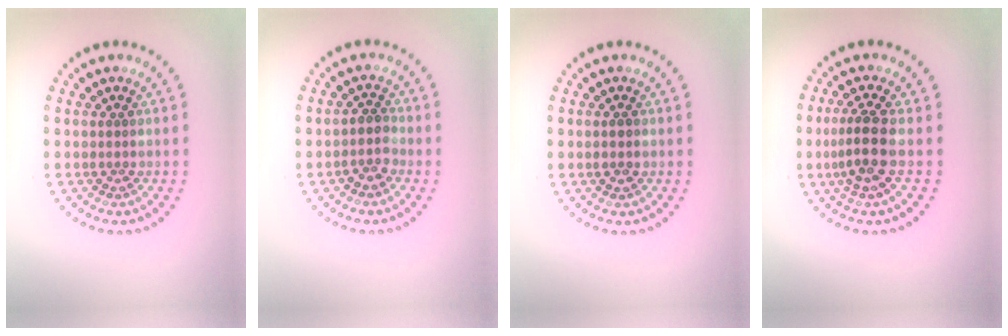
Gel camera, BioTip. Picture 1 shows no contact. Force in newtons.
{"total": 1.9, "press": 1.5, "slide": 1.1}
{"total": 1.0, "press": 1.0, "slide": 0.2}
{"total": 3.2, "press": 2.7, "slide": 1.8}